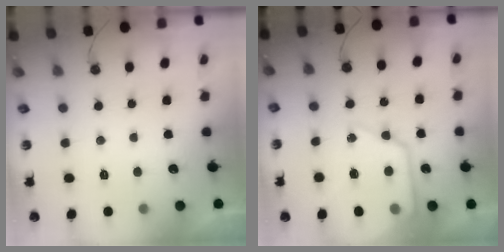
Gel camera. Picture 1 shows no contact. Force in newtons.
{"total": 16.4, "press": 16.3, "slide": 1.5}